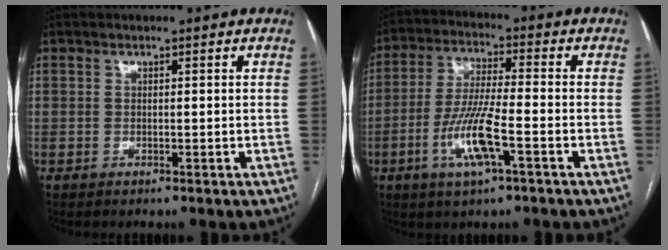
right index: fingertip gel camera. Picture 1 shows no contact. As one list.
[{"total": 9.8, "force": [-3.6, 1.2, 9.0], "torque": [-0.183, -0.007, -0.069]}]